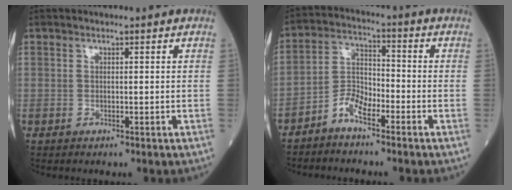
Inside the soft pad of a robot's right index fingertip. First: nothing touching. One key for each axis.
{"total": 5.5, "fx": -3.8, "fy": 2.2, "fz": 3.2, "tx": -0.065, "ty": 0.010, "tz": -0.079}